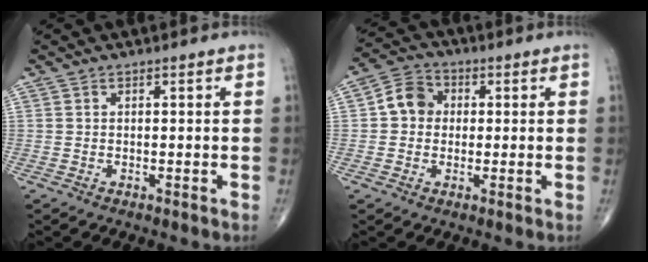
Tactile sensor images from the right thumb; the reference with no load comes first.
{"total": 6.4, "force": [0.4, 5.6, 3.2], "torque": [-0.042, 0.016, -0.004]}